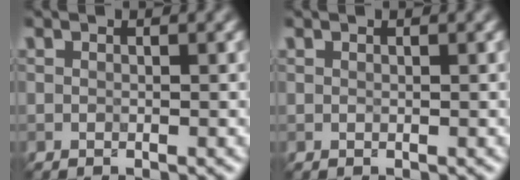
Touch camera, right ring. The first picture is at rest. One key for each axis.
{"total": 0.0}